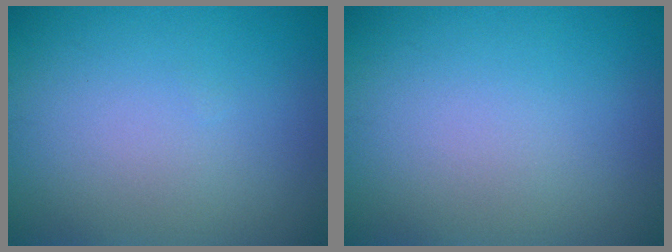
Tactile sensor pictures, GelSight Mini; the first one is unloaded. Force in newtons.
{"total": 0.0}